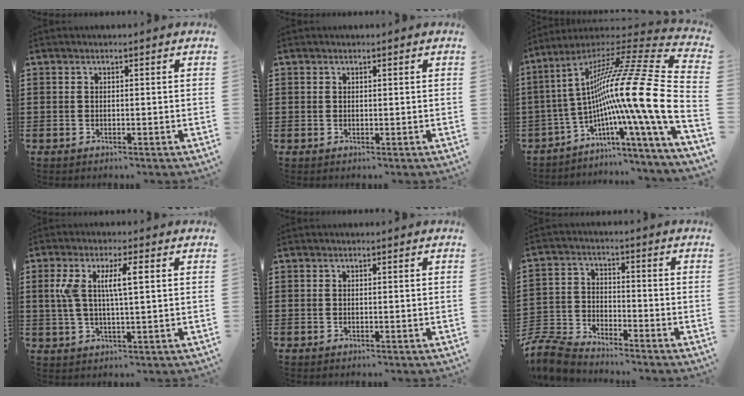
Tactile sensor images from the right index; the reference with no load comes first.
{"total": 0.5, "force": [0.3, 0.4, 0.0], "torque": [0.000, 0.003, 0.006]}
{"total": 22.0, "force": [-1.4, 4.6, 21.4], "torque": [-0.391, -0.033, -0.039]}
{"total": 6.6, "force": [1.5, 1.6, 6.2], "torque": [-0.146, -0.003, 0.015]}
{"total": 0.0}
{"total": 6.3, "force": [-6.0, 1.2, 1.1], "torque": [-0.049, 0.002, -0.127]}